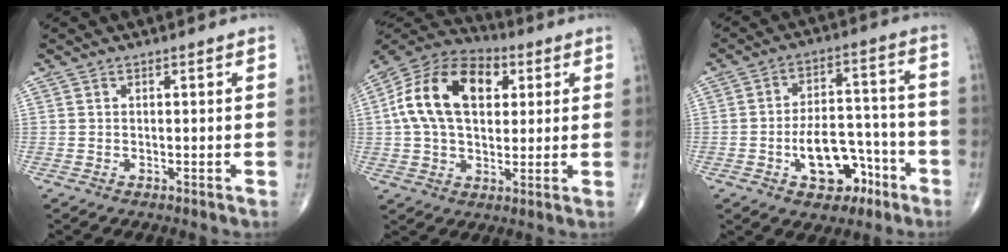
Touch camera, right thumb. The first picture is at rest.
{"total": 18.0, "force": [4.0, 11.5, 13.3], "torque": [-0.225, 0.013, 0.059]}
{"total": 12.4, "force": [-5.5, 7.4, 8.2], "torque": [-0.099, 0.054, -0.078]}